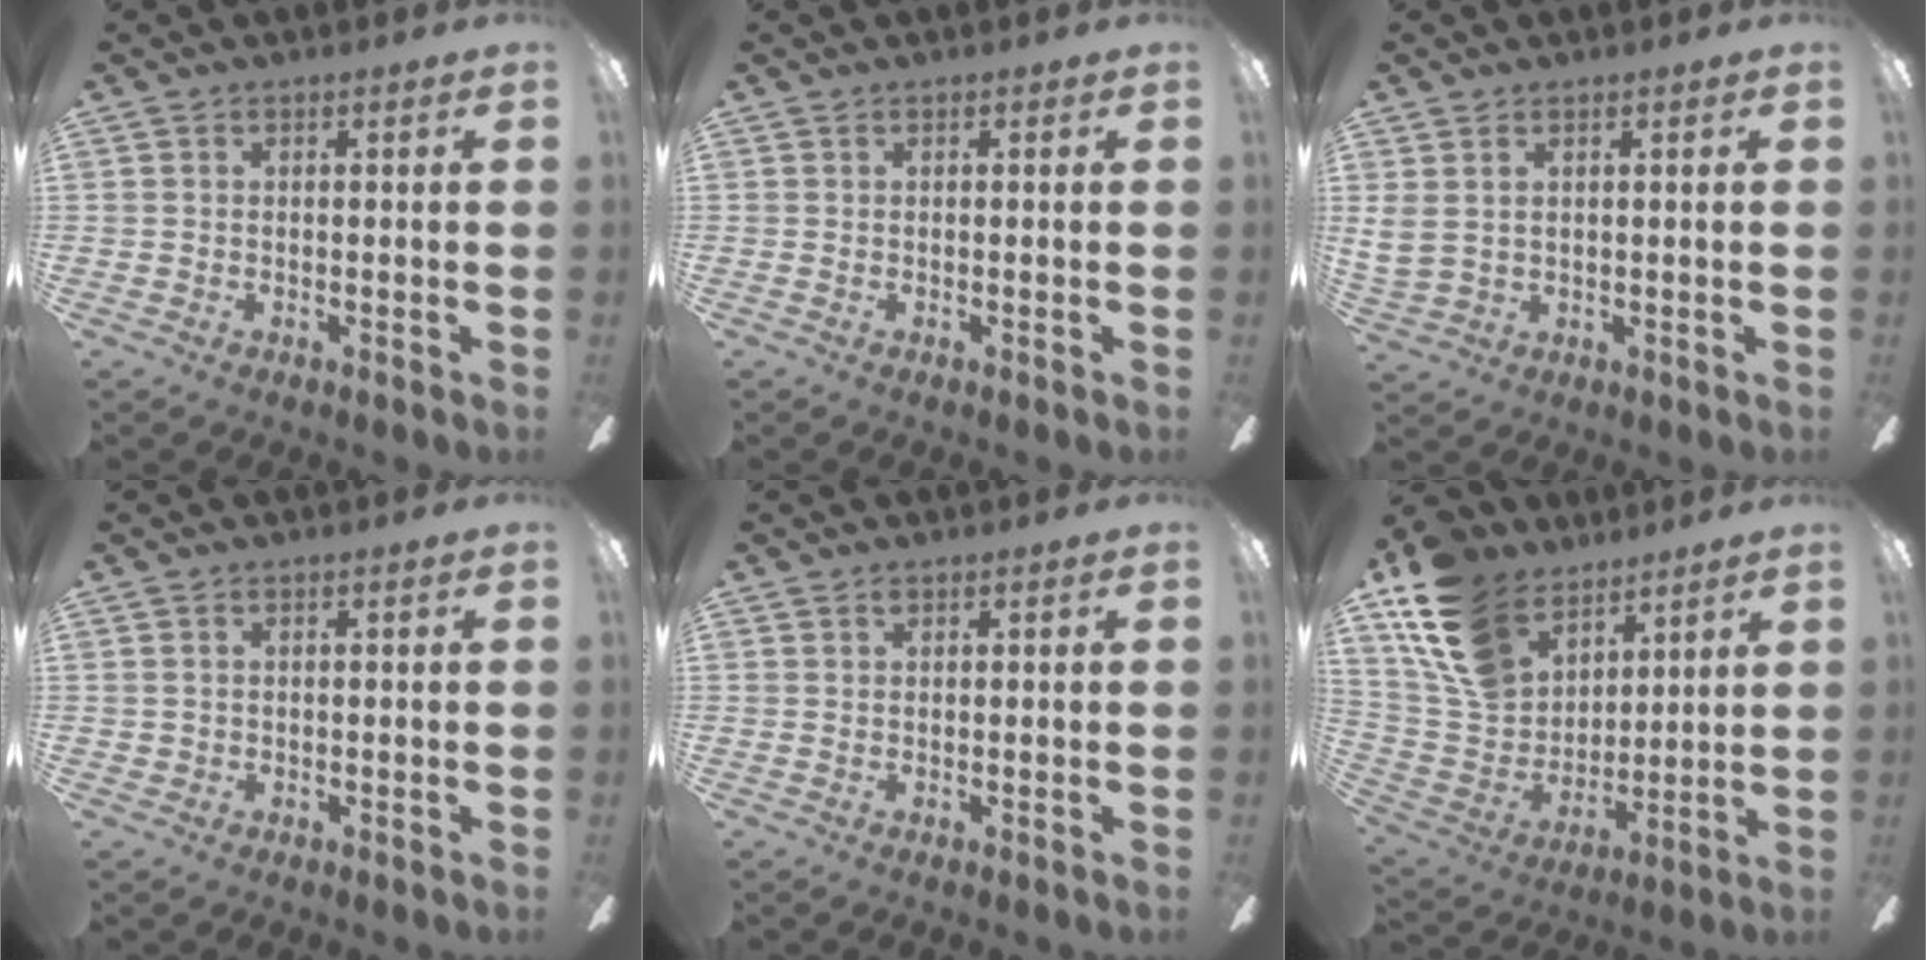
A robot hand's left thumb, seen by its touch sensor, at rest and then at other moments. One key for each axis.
{"total": 0.0}
{"total": 3.9, "fx": 2.0, "fy": 2.6, "fz": 2.1, "tx": -0.046, "ty": 0.002, "tz": 0.040}
{"total": 0.7, "fx": 0.0, "fy": 0.7, "fz": 0.0, "tx": -0.001, "ty": 0.003, "tz": 0.000}
{"total": 0.8, "fx": 0.5, "fy": 0.3, "fz": 0.5, "tx": -0.010, "ty": 0.004, "tz": 0.009}
{"total": 18.0, "fx": 11.8, "fy": 11.2, "fz": 7.9, "tx": -0.192, "ty": -0.046, "tz": 0.230}